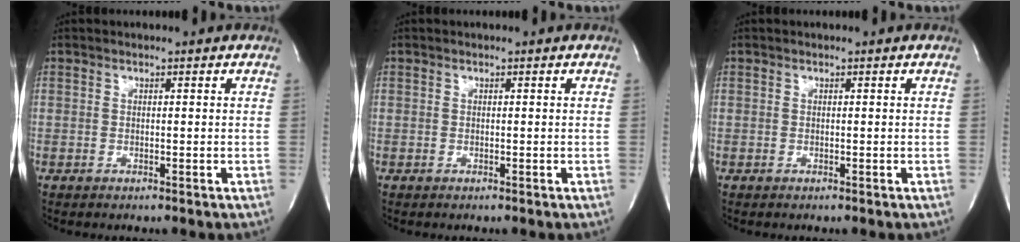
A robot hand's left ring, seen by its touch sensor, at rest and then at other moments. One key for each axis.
{"total": 0.0}
{"total": 0.0}